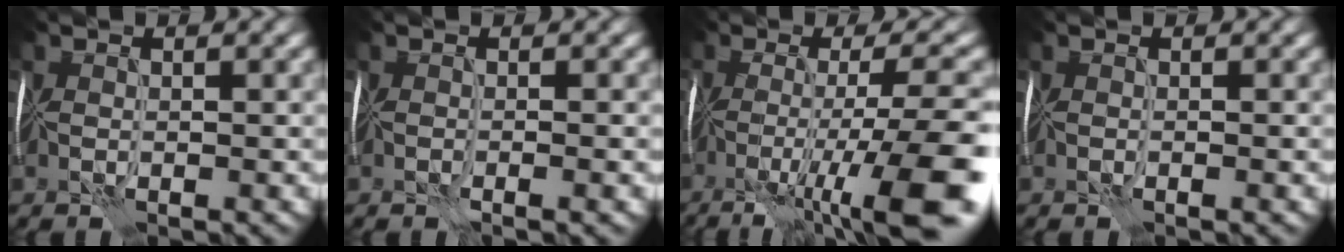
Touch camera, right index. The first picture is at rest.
{"total": 2.1, "force": [-1.1, 0.3, 1.8], "torque": [-0.026, -0.005, -0.019]}
{"total": 12.6, "force": [-5.3, 2.7, 11.1], "torque": [-0.176, -0.007, -0.082]}
{"total": 1.1, "force": [-0.5, 0.1, 0.9], "torque": [-0.014, -0.002, -0.009]}